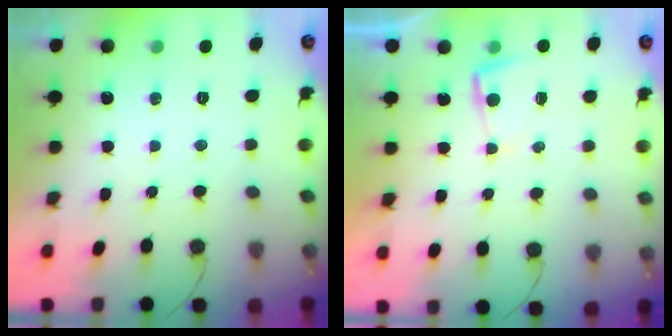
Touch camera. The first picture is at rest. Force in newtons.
{"total": 2.0, "press": 2.0, "slide": 0.4}